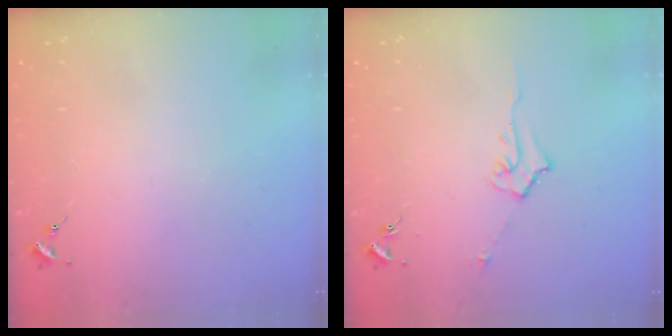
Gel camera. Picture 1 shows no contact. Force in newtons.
{"total": 5.1, "press": 5.0, "slide": 0.6}